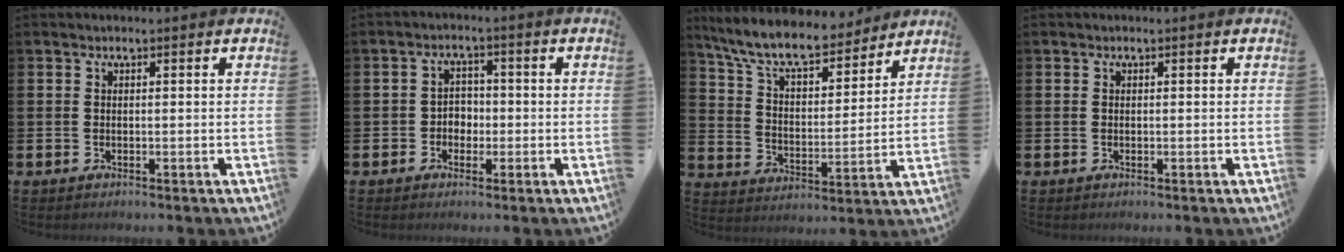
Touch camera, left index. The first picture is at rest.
{"total": 2.7, "force": [-0.9, 2.4, 1.0], "torque": [-0.018, 0.006, -0.024]}
{"total": 9.8, "force": [8.8, 2.3, 3.5], "torque": [-0.104, -0.056, 0.155]}
{"total": 0.0}